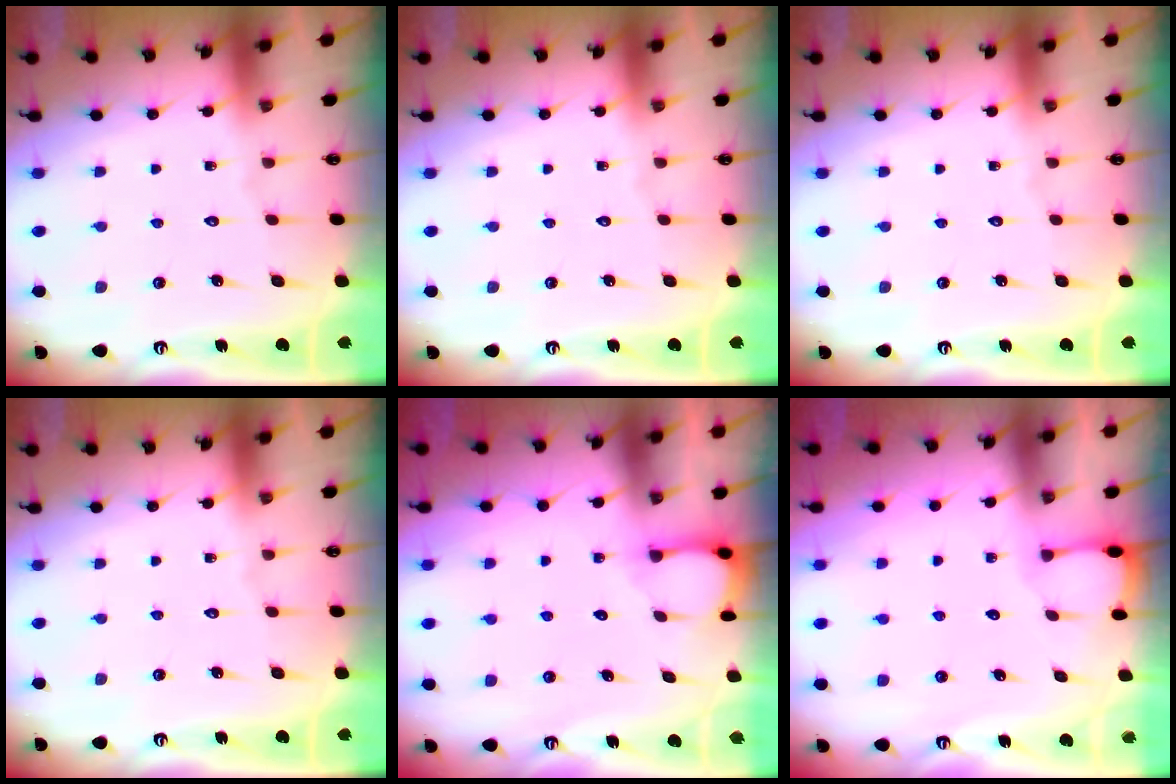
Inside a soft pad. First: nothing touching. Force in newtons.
{"total": 0.0}
{"total": 0.0}
{"total": 0.0}
{"total": 2.3, "press": 2.3, "slide": 0.3}
{"total": 1.0, "press": 0.9, "slide": 0.1}